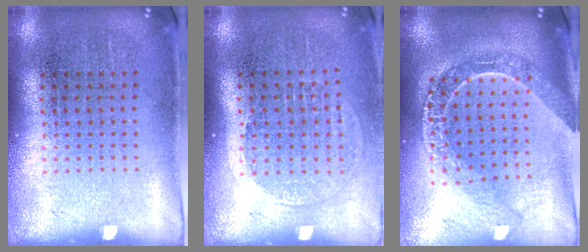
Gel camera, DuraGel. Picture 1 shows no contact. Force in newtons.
{"total": 1.3, "press": 1.2, "slide": 0.6}
{"total": 2.1, "press": 1.8, "slide": 1.0}